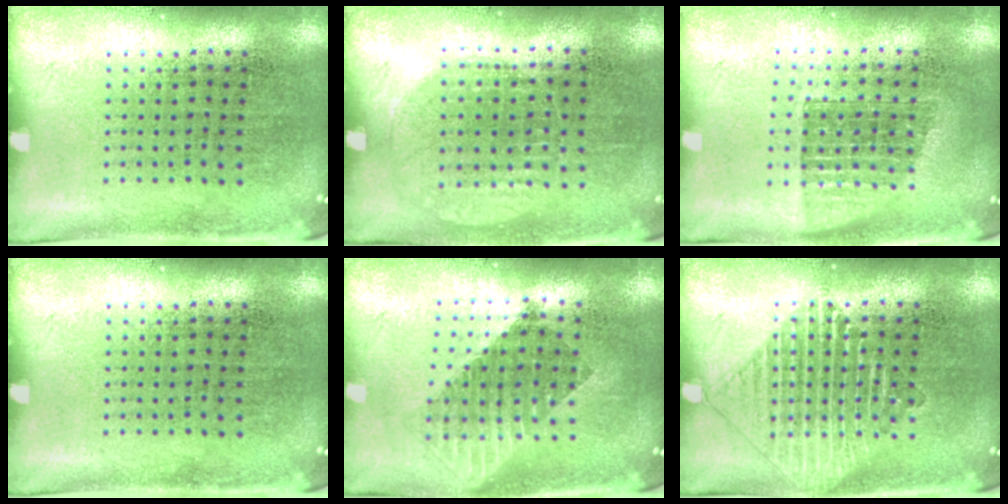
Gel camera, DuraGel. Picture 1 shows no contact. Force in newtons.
{"total": 1.0, "press": 0.9, "slide": 0.3}
{"total": 1.4, "press": 1.2, "slide": 0.7}
{"total": 0.0}
{"total": 1.7, "press": 1.4, "slide": 1.0}
{"total": 2.6, "press": 2.6, "slide": 0.5}